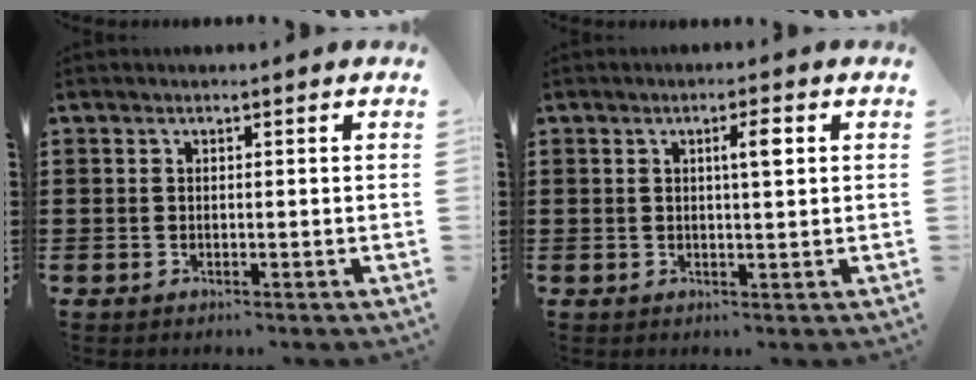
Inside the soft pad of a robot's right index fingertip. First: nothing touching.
{"total": 2.9, "force": [0.8, 0.4, 2.7], "torque": [-0.046, 0.001, 0.008]}